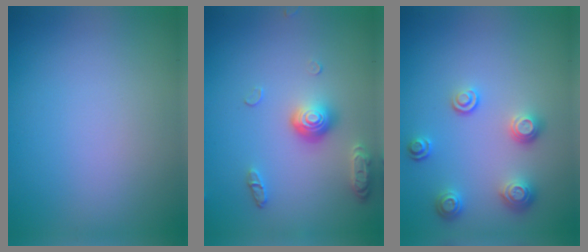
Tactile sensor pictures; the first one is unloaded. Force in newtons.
{"total": 3.7, "press": 2.8, "slide": 2.4}
{"total": 3.1, "press": 2.6, "slide": 1.7}